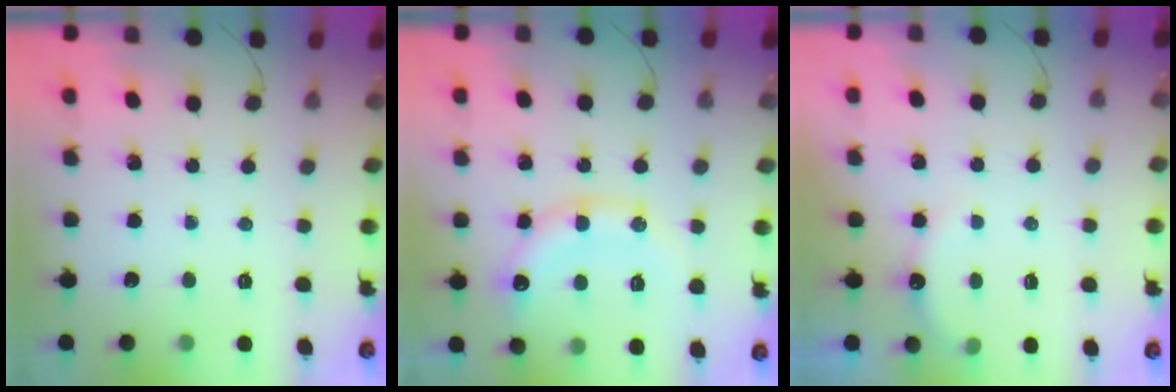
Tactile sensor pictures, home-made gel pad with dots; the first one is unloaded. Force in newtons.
{"total": 14.4, "press": 14.3, "slide": 1.9}
{"total": 5.1, "press": 5.0, "slide": 1.1}